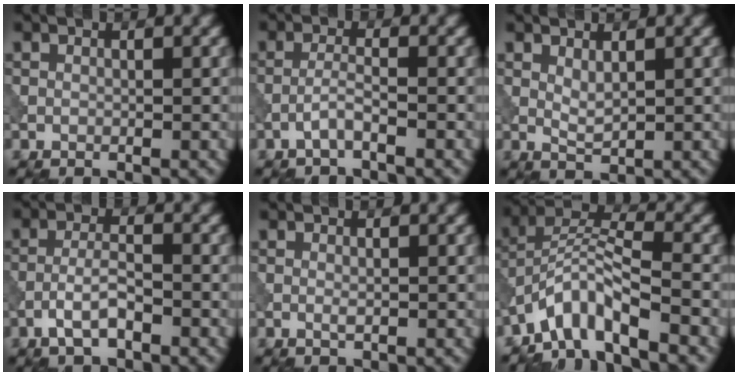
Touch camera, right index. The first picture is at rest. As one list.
[{"total": 1.7, "force": [-1.1, 0.1, 1.4], "torque": [-0.028, 0.010, -0.028]}, {"total": 1.4, "force": [0.7, 0.5, 1.1], "torque": [-0.028, -0.001, 0.017]}, {"total": 2.9, "force": [-1.6, 0.8, 2.2], "torque": [-0.049, 0.007, -0.036]}, {"total": 0.6, "force": [0.0, 0.1, 0.6], "torque": [-0.014, -0.002, 0.000]}, {"total": 5.6, "force": [-4.1, 1.1, 3.8], "torque": [-0.067, 0.009, -0.086]}]